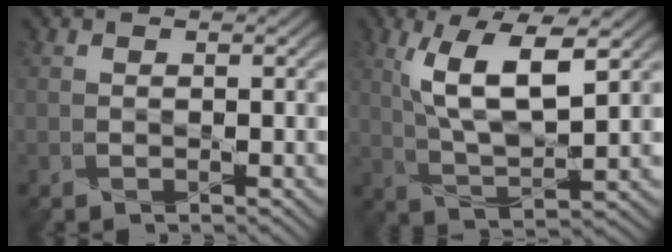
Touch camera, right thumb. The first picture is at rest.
{"total": 10.0, "force": [3.6, 3.5, 8.6], "torque": [-0.169, 0.000, 0.075]}